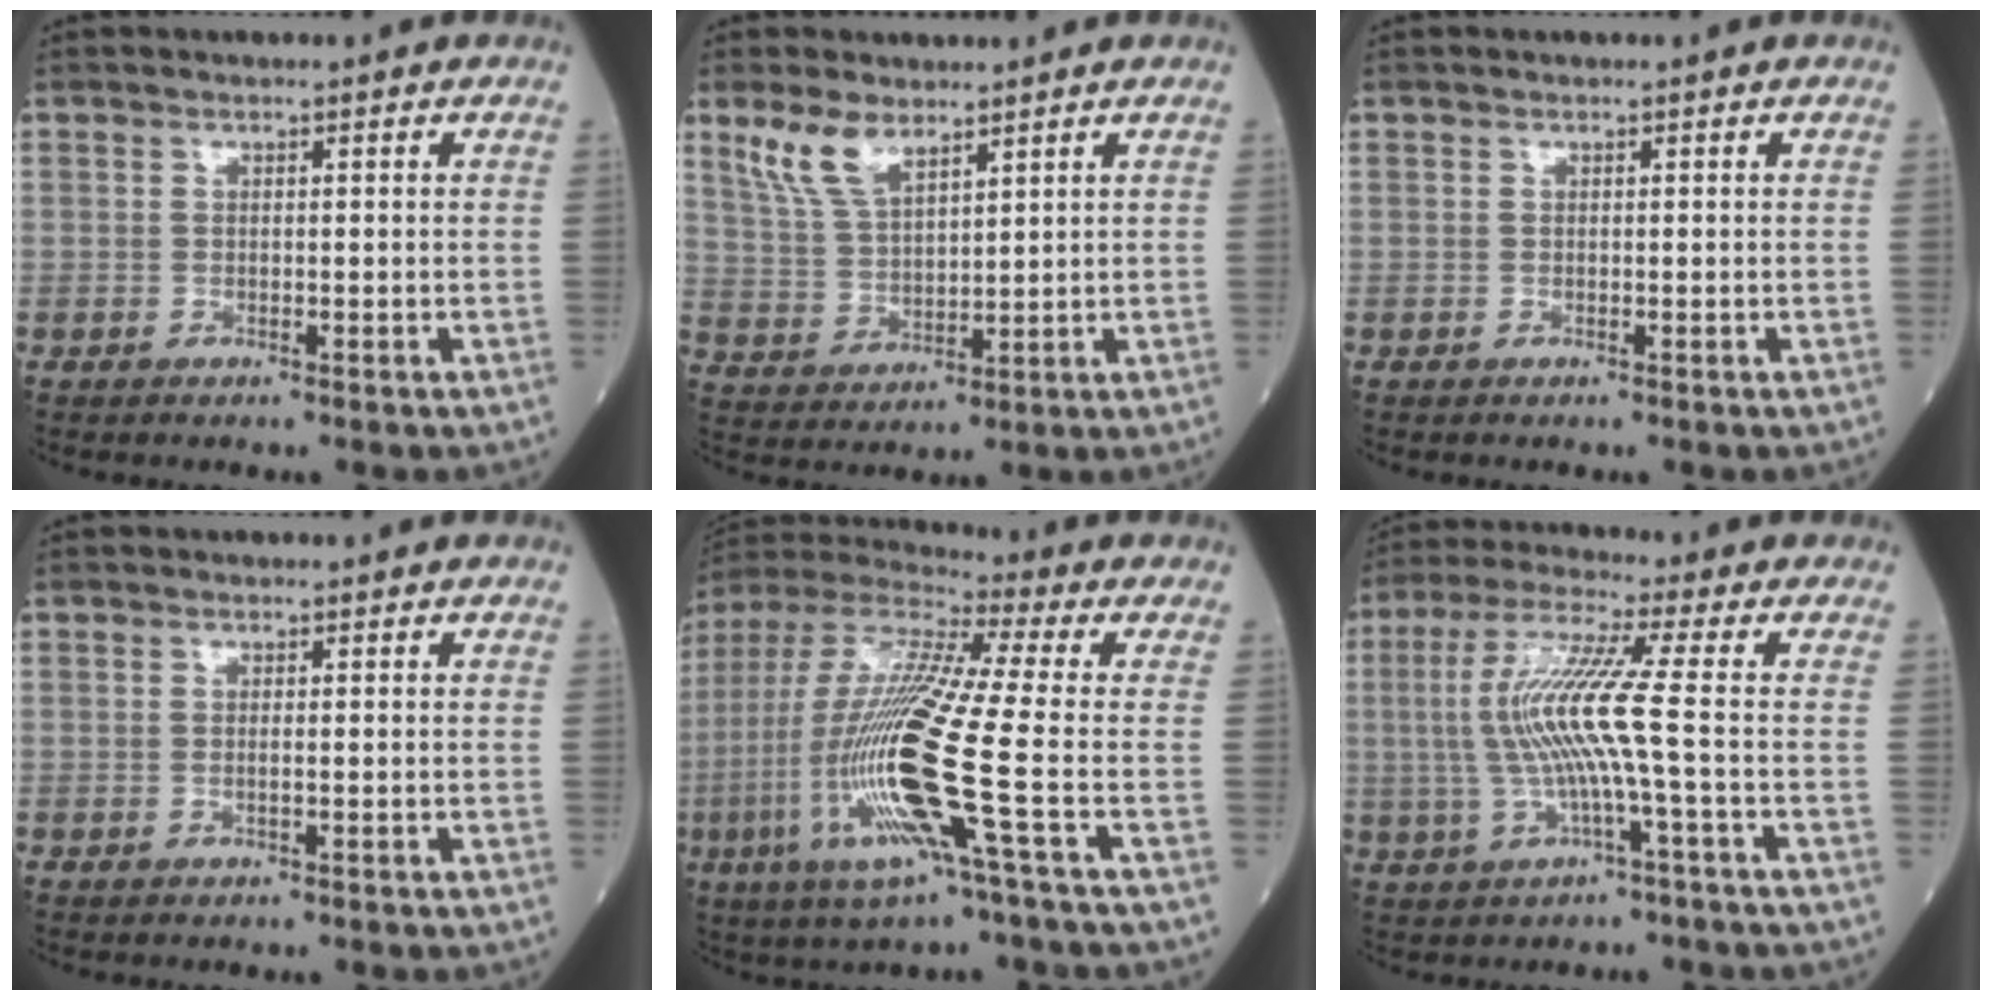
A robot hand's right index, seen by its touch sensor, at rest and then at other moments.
{"total": 6.6, "force": [4.7, 2.3, 4.0], "torque": [-0.095, 0.009, 0.100]}
{"total": 0.0}
{"total": 0.5, "force": [-0.2, -0.1, 0.5], "torque": [-0.011, 0.000, -0.005]}
{"total": 19.2, "force": [-5.2, -0.1, 18.5], "torque": [-0.405, -0.023, -0.114]}
{"total": 9.9, "force": [-0.6, -0.9, 9.9], "torque": [-0.209, 0.009, -0.015]}